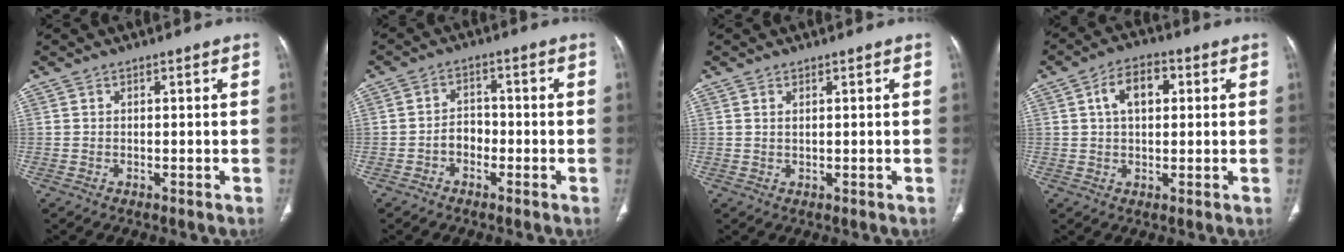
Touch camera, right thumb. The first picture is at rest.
{"total": 3.5, "force": [-1.5, 2.6, 1.8], "torque": [-0.017, 0.019, -0.031]}
{"total": 0.9, "force": [0.5, 0.3, 0.7], "torque": [-0.013, 0.000, 0.011]}
{"total": 7.5, "force": [1.9, 4.5, 5.6], "torque": [-0.086, 0.012, 0.028]}